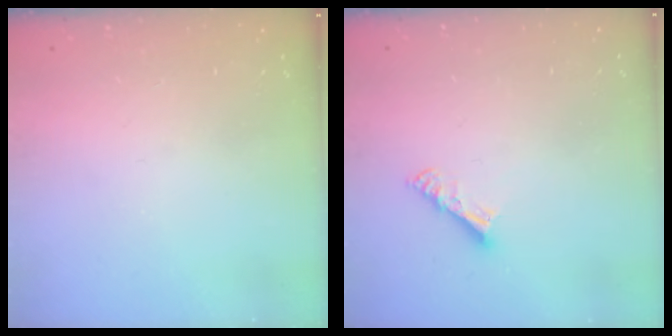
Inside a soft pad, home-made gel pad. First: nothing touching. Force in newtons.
{"total": 4.9, "press": 4.8, "slide": 0.4}